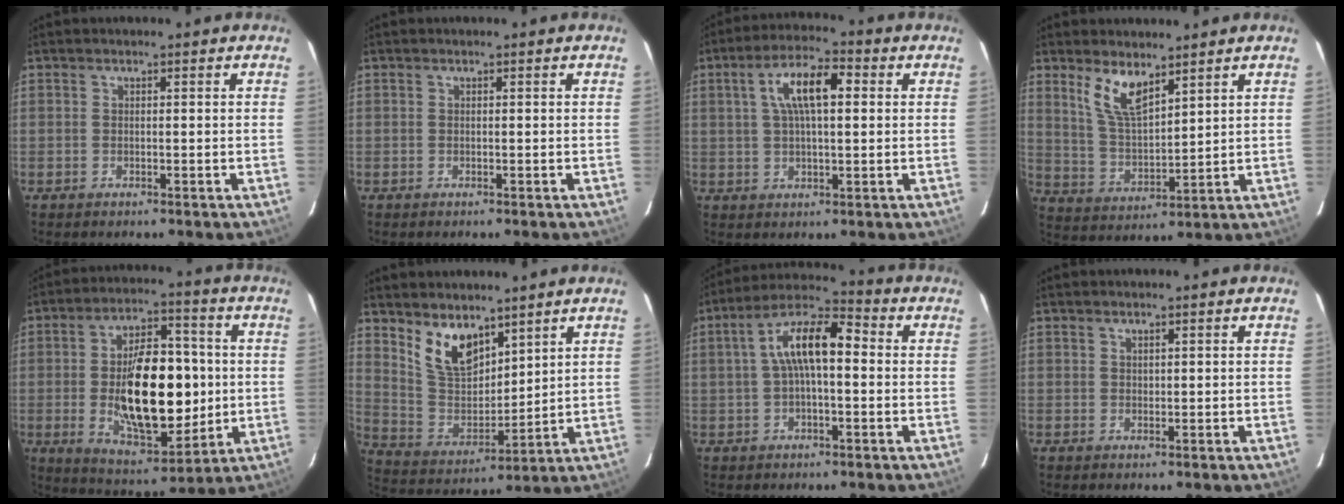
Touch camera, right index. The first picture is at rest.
{"total": 0.0}
{"total": 9.4, "force": [2.3, 3.4, 8.4], "torque": [-0.151, 0.021, 0.039]}
{"total": 8.3, "force": [5.5, 2.8, 5.6], "torque": [-0.109, -0.004, 0.117]}
{"total": 19.8, "force": [-1.2, 9.6, 17.3], "torque": [-0.287, 0.004, -0.003]}
{"total": 11.1, "force": [7.4, 5.6, 6.0], "torque": [-0.114, -0.003, 0.158]}
{"total": 10.6, "force": [0.7, 4.0, 9.8], "torque": [-0.183, 0.029, 0.007]}
{"total": 0.7, "force": [0.6, 0.3, 0.2], "torque": [-0.003, 0.002, 0.011]}